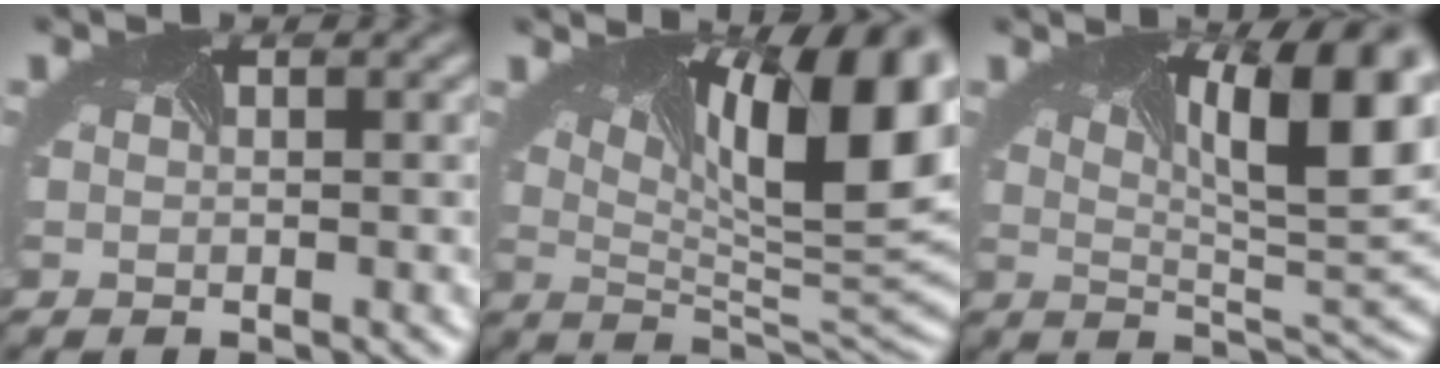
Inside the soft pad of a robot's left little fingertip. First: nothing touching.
{"total": 15.6, "force": [5.0, 5.5, 13.7], "torque": [-0.183, 0.022, 0.082]}
{"total": 13.1, "force": [4.2, 4.7, 11.5], "torque": [-0.131, 0.021, 0.052]}